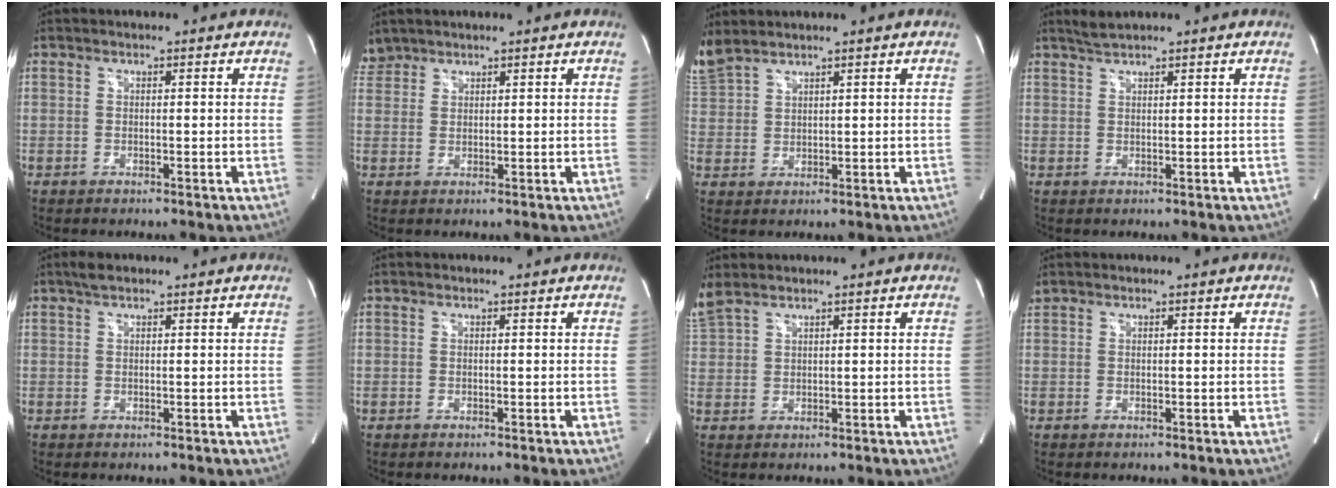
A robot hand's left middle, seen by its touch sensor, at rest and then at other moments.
{"total": 2.7, "force": [2.5, 1.0, -0.3], "torque": [0.003, 0.015, 0.051]}
{"total": 5.1, "force": [4.8, 0.7, 1.6], "torque": [-0.057, 0.017, 0.115]}
{"total": 1.8, "force": [1.7, -0.3, 0.6], "torque": [-0.014, 0.004, 0.038]}
{"total": 1.7, "force": [1.3, 0.5, 1.0], "torque": [-0.022, 0.011, 0.023]}
{"total": 0.0}
{"total": 3.5, "force": [3.2, 0.5, 1.4], "torque": [-0.051, 0.023, 0.080]}
{"total": 0.6, "force": [0.5, 0.2, 0.0], "torque": [-0.009, 0.017, 0.015]}